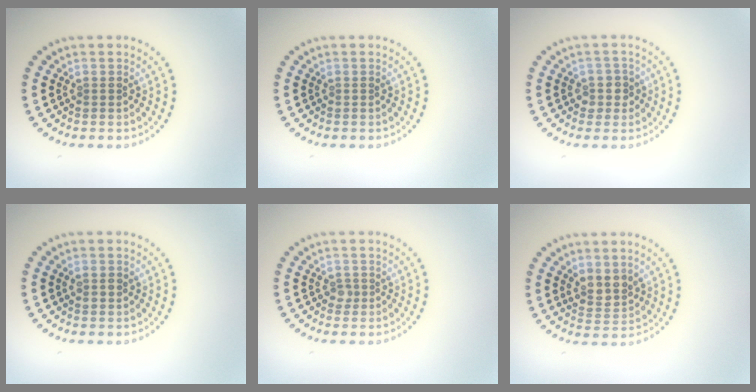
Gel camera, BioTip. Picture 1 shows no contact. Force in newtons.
{"total": 0.0}
{"total": 1.8, "press": 1.4, "slide": 1.1}
{"total": 1.0, "press": 1.0, "slide": 0.2}
{"total": 0.8, "press": 0.6, "slide": 0.6}
{"total": 2.3, "press": 1.9, "slide": 1.3}